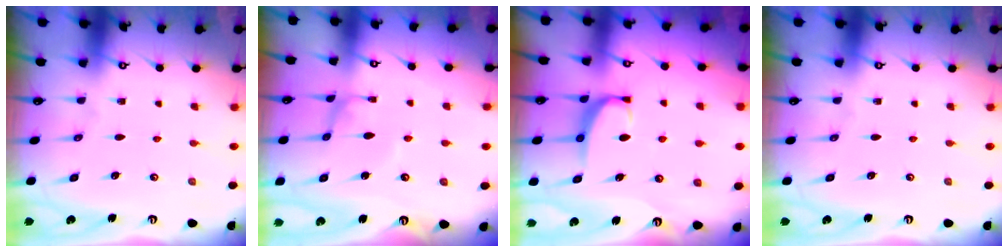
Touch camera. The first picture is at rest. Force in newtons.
{"total": 1.5, "press": 1.4, "slide": 0.1}
{"total": 3.0, "press": 2.7, "slide": 1.2}
{"total": 0.0}